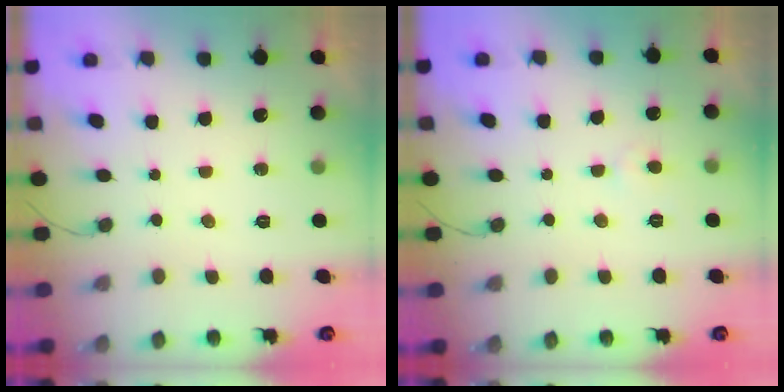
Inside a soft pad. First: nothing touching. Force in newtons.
{"total": 3.5, "press": 3.5, "slide": 0.3}